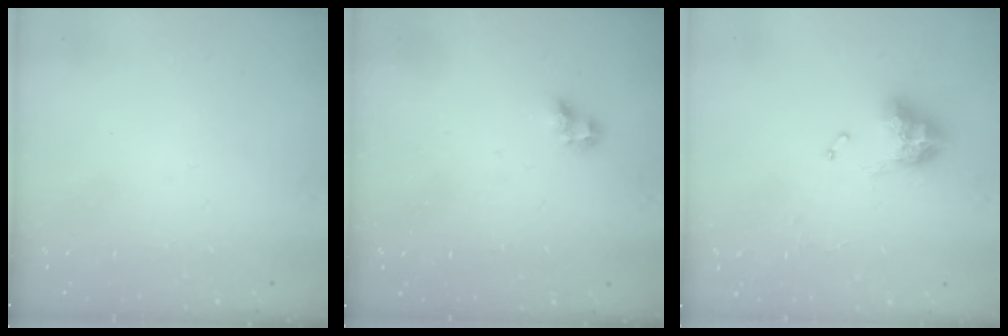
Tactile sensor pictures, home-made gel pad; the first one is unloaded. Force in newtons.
{"total": 4.2, "press": 4.2, "slide": 0.5}
{"total": 9.9, "press": 9.9, "slide": 1.0}